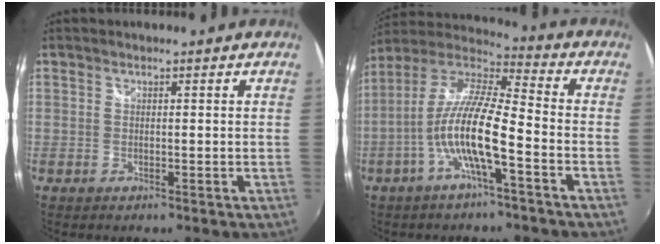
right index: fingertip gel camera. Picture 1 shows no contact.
{"total": 12.9, "force": [-4.5, 1.9, 12.0], "torque": [-0.232, 0.003, -0.088]}